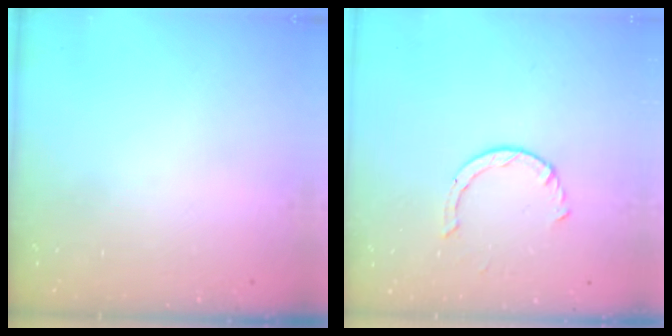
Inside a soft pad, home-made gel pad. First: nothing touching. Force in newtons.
{"total": 2.3, "press": 2.3, "slide": 0.2}